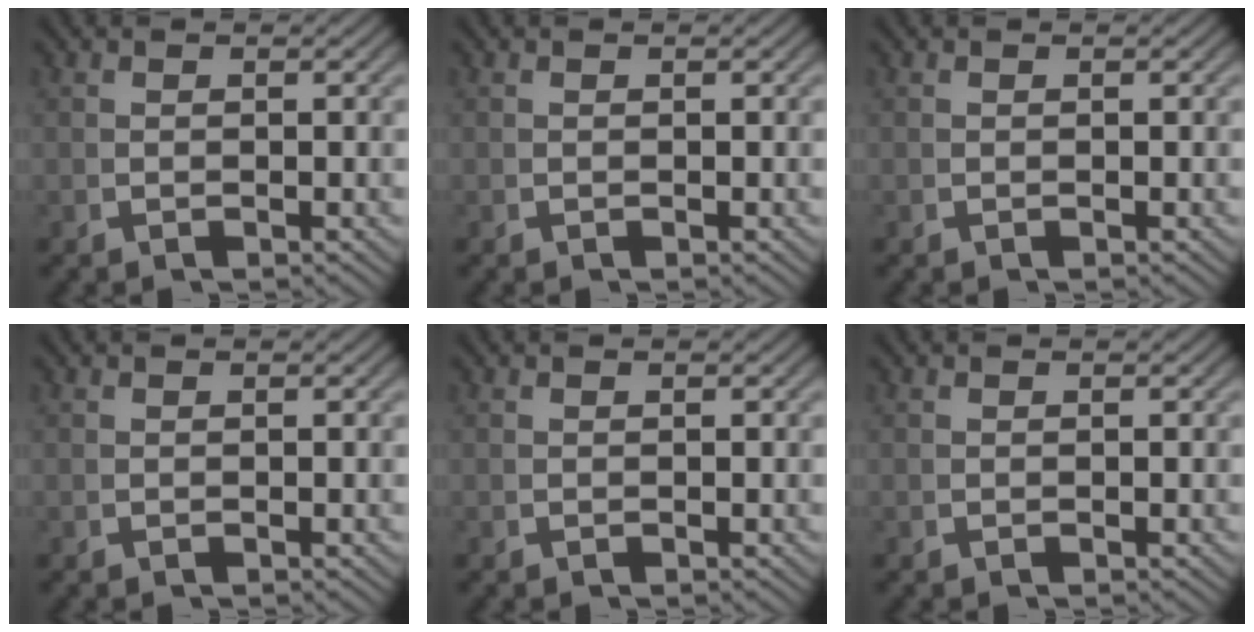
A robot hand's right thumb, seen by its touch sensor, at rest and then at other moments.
{"total": 0.0}
{"total": 0.0}
{"total": 0.0}
{"total": 0.0}
{"total": 0.0}